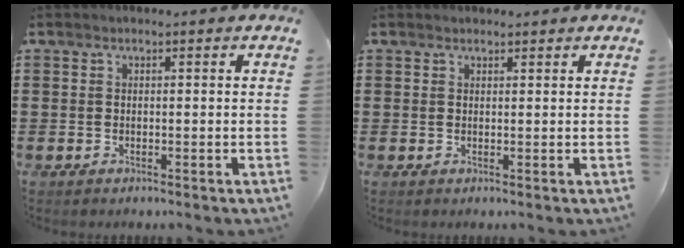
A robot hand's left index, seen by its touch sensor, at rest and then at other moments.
{"total": 0.9, "force": [0.8, 0.3, 0.0], "torque": [-0.002, 0.002, 0.017]}